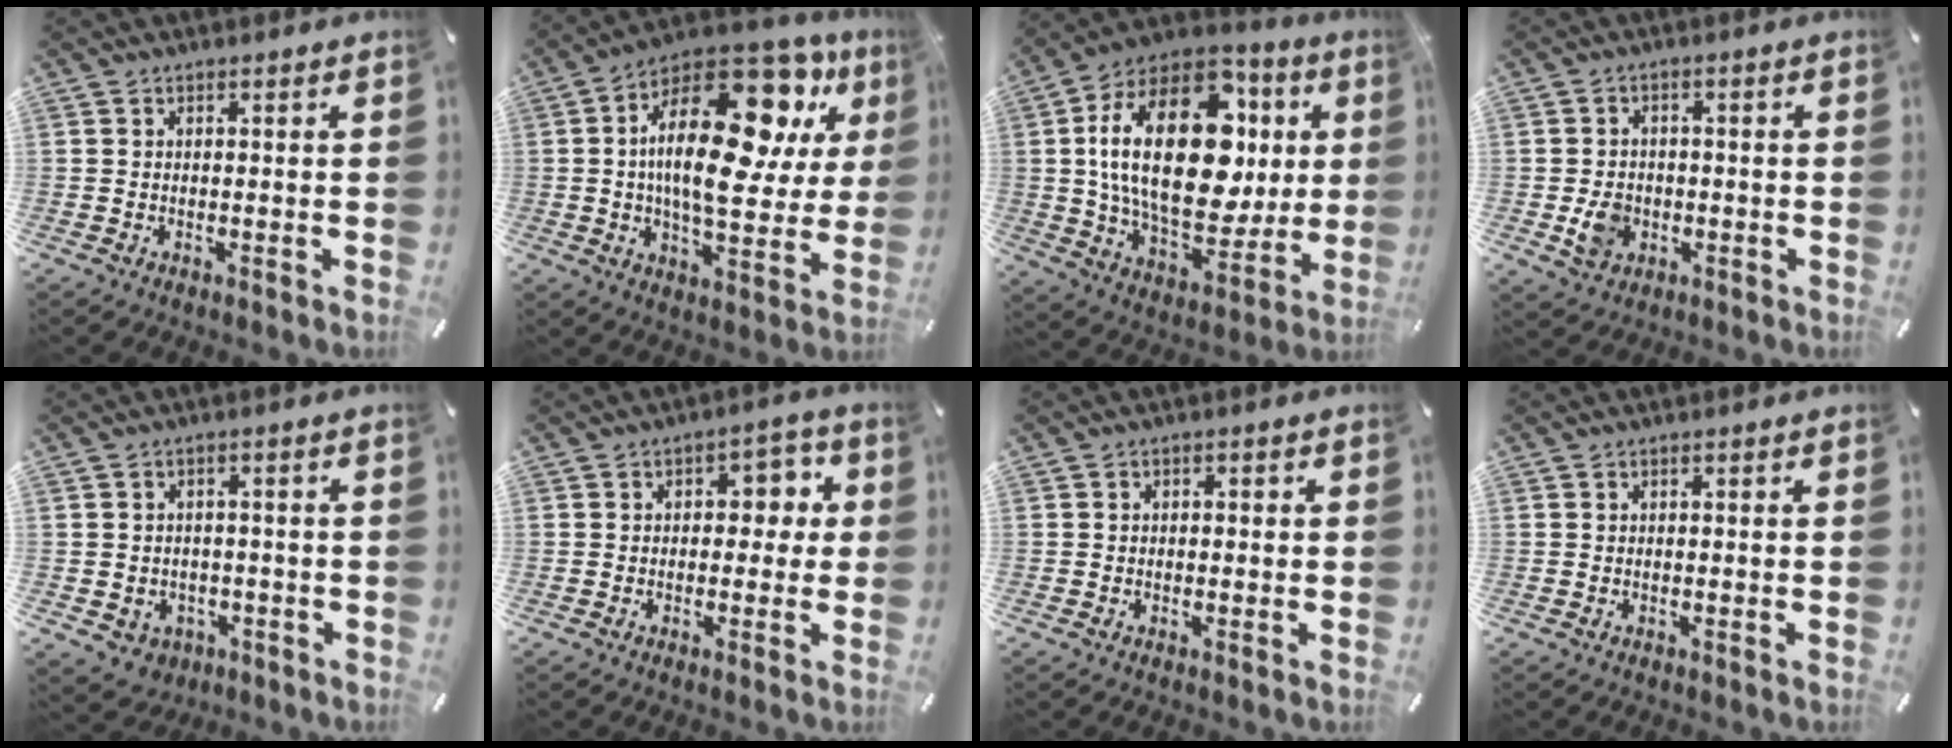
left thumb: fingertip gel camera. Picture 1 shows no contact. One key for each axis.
{"total": 26.7, "fx": 8.3, "fy": 12.9, "fz": 21.9, "tx": -0.361, "ty": -0.052, "tz": 0.136}
{"total": 29.3, "fx": 4.9, "fy": 17.4, "fz": 23.0, "tx": -0.438, "ty": -0.017, "tz": 0.081}
{"total": 5.8, "fx": -1.3, "fy": 5.0, "fz": 2.7, "tx": -0.035, "ty": -0.003, "tz": -0.025}
{"total": 4.0, "fx": -1.0, "fy": 3.7, "fz": 0.8, "tx": -0.011, "ty": 0.007, "tz": -0.017}
{"total": 5.8, "fx": 0.3, "fy": 4.1, "fz": 4.1, "tx": -0.045, "ty": 0.002, "tz": -0.008}
{"total": 1.0, "fx": -0.3, "fy": 0.9, "fz": 0.5, "tx": -0.009, "ty": 0.004, "tz": -0.008}
{"total": 0.0}